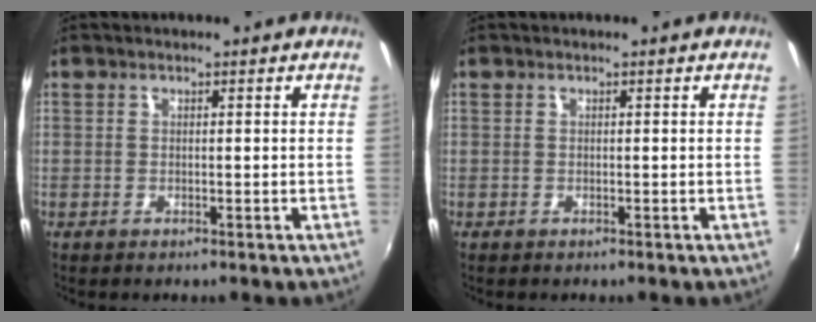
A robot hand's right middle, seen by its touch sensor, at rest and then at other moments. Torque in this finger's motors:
{"motor_torque": [-0.03, -0.12, 0.03, 0.00]}